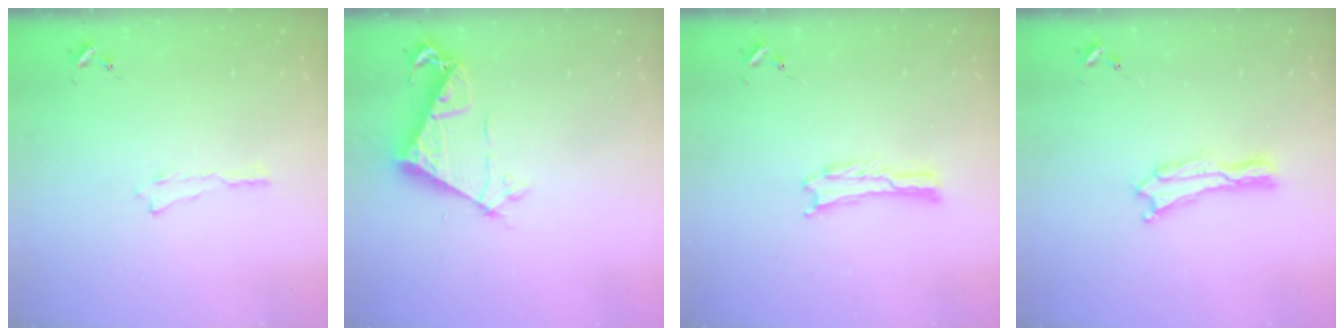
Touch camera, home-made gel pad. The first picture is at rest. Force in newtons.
{"total": 7.2, "press": 7.2, "slide": 0.5}
{"total": 0.0}
{"total": 0.7, "press": 0.7, "slide": 0.2}